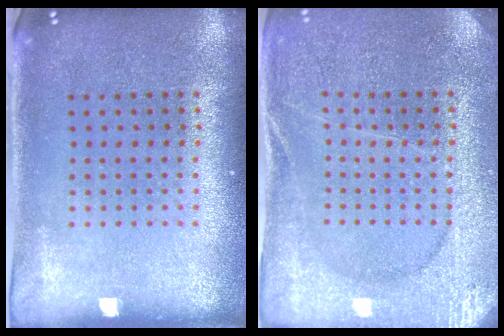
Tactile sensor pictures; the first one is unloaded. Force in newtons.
{"total": 3.0, "press": 2.9, "slide": 0.4}